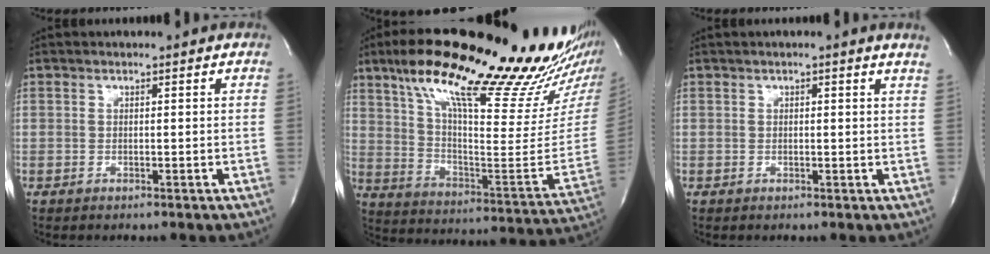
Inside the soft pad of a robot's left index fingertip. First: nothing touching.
{"total": 32.6, "force": [24.2, 5.2, 21.3], "torque": [-0.294, -0.022, 0.342]}
{"total": 2.2, "force": [1.5, -0.2, 1.6], "torque": [-0.026, -0.007, 0.011]}